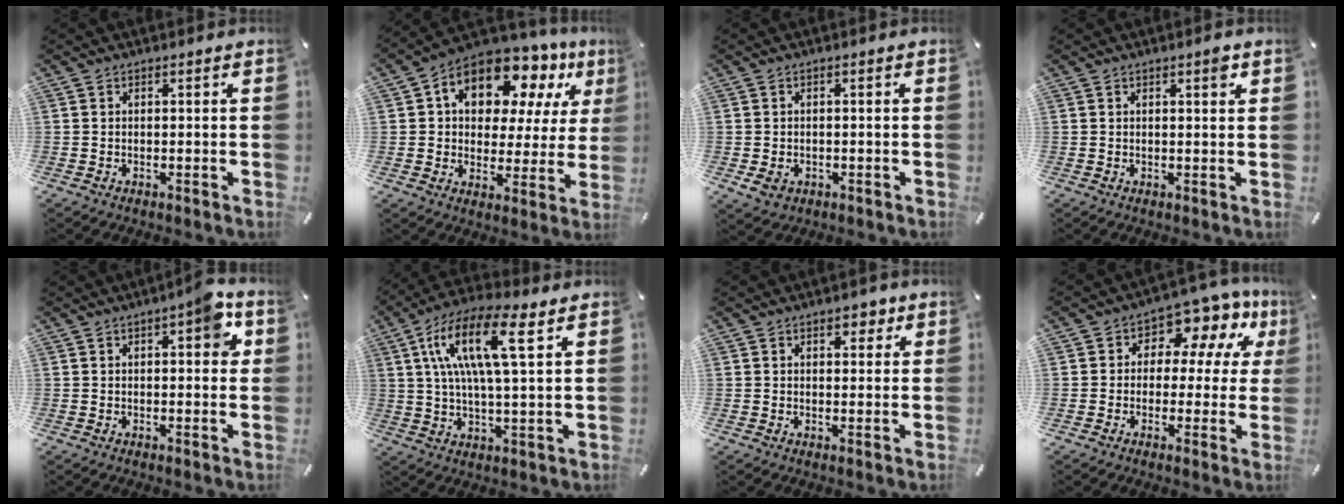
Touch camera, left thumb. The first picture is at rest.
{"total": 14.5, "force": [8.5, 9.0, 7.6], "torque": [-0.127, -0.056, 0.149]}
{"total": 2.7, "force": [-1.1, 2.2, 1.2], "torque": [-0.033, 0.000, -0.023]}
{"total": 1.9, "force": [1.0, 0.5, 1.6], "torque": [-0.017, -0.003, 0.012]}
{"total": 6.5, "force": [2.2, 2.6, 5.6], "torque": [-0.063, -0.008, 0.027]}
{"total": 14.6, "force": [5.8, 3.7, 12.9], "torque": [-0.275, -0.001, 0.093]}
{"total": 3.4, "force": [1.9, 2.0, 2.0], "torque": [-0.021, -0.004, 0.027]}
{"total": 9.1, "force": [4.4, 6.0, 5.3], "torque": [-0.083, -0.031, 0.081]}